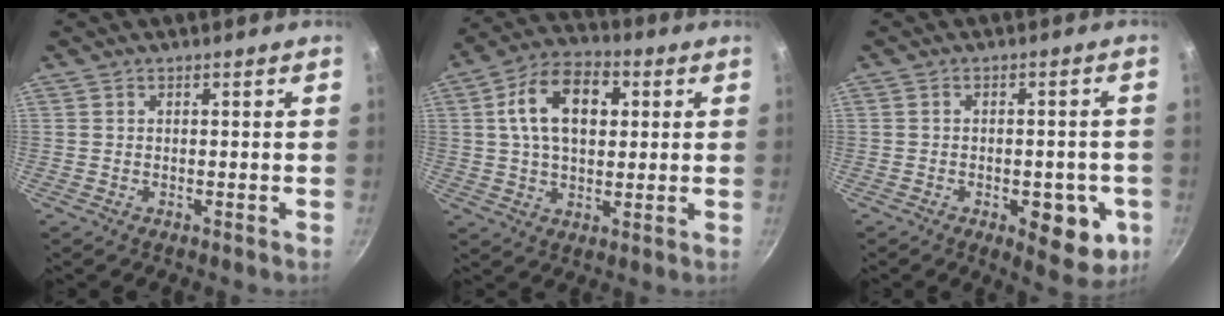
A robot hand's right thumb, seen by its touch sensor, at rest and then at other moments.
{"total": 13.9, "force": [3.1, 8.9, 10.3], "torque": [-0.151, 0.015, 0.040]}
{"total": 10.5, "force": [-3.5, 5.0, 8.5], "torque": [-0.068, 0.006, -0.038]}